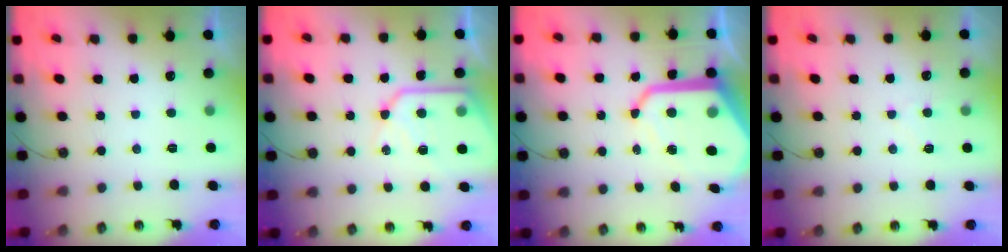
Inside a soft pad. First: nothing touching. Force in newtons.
{"total": 14.8, "press": 14.7, "slide": 1.5}
{"total": 17.4, "press": 17.4, "slide": 1.5}
{"total": 3.3, "press": 3.3, "slide": 0.4}